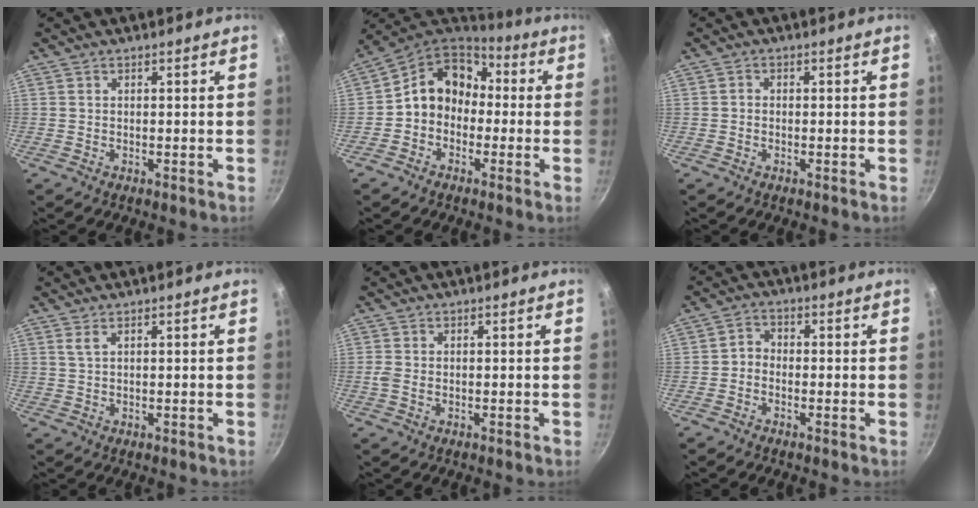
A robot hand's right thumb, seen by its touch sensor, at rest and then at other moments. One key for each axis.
{"total": 11.6, "fx": -0.5, "fy": 9.7, "fz": 6.4, "tx": -0.071, "ty": 0.045, "tz": -0.032}
{"total": 0.9, "fx": -0.4, "fy": 0.8, "fz": 0.4, "tx": -0.006, "ty": 0.004, "tz": -0.008}
{"total": 1.4, "fx": 0.8, "fy": 0.5, "fz": 1.1, "tx": -0.022, "ty": -0.001, "tz": 0.018}
{"total": 1.7, "fx": -0.2, "fy": 1.2, "fz": 1.2, "tx": -0.028, "ty": 0.001, "tz": -0.005}
{"total": 2.7, "fx": -1.1, "fy": 2.1, "fz": 1.2, "tx": -0.014, "ty": 0.021, "tz": -0.029}